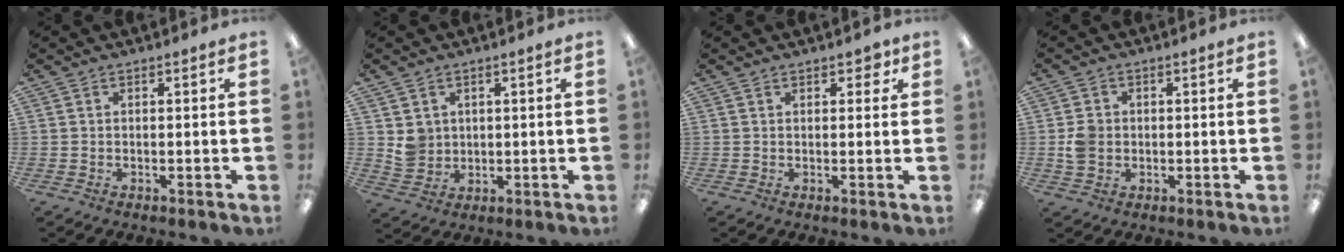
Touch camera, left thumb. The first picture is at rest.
{"total": 4.5, "force": [1.7, 4.1, 0.8], "torque": [-0.012, -0.002, 0.033]}
{"total": 2.8, "force": [1.7, 1.5, 1.6], "torque": [-0.009, -0.005, 0.025]}
{"total": 4.4, "force": [-0.2, 3.8, 2.2], "torque": [-0.034, 0.005, -0.002]}